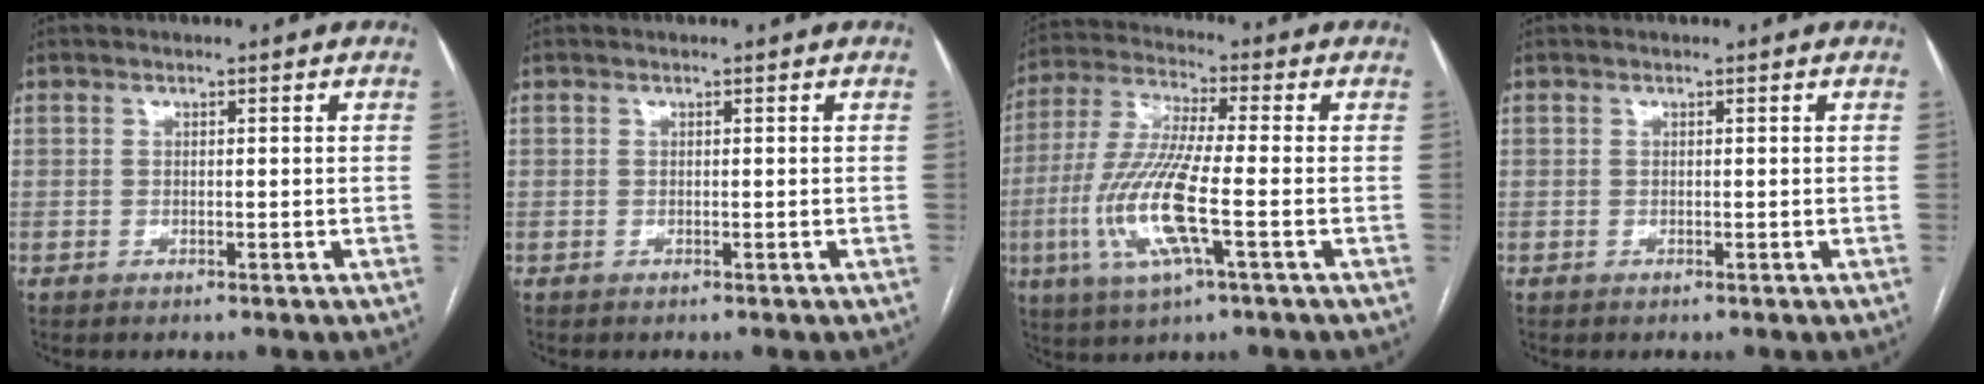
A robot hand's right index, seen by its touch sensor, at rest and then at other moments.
{"total": 0.0}
{"total": 13.1, "force": [-3.5, 1.1, 12.5], "torque": [-0.271, -0.012, -0.072]}
{"total": 0.0}